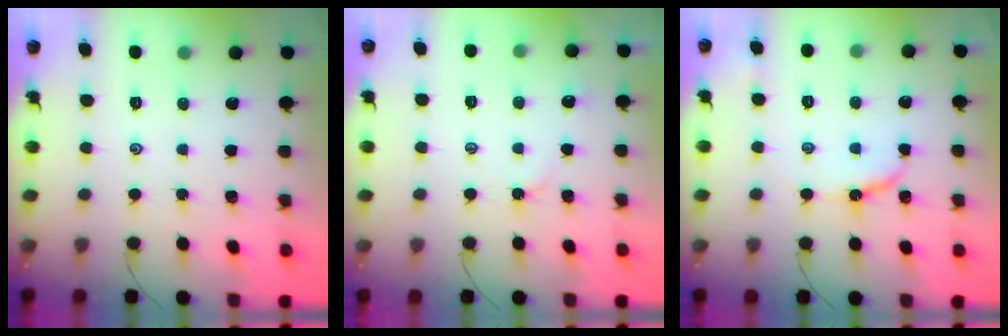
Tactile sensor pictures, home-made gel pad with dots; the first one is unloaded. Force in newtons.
{"total": 2.7, "press": 2.7, "slide": 0.3}
{"total": 8.0, "press": 8.0, "slide": 0.7}